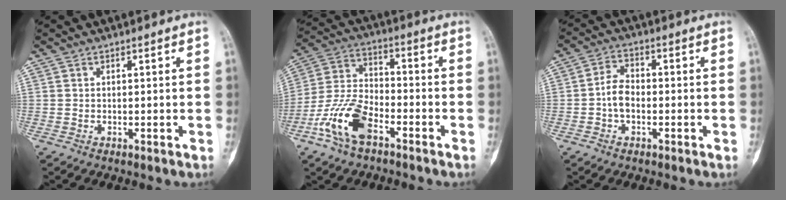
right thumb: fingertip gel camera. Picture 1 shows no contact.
{"total": 12.1, "force": [-6.2, 6.0, 8.6], "torque": [-0.182, 0.033, -0.123]}
{"total": 4.8, "force": [-1.2, 3.2, 3.4], "torque": [-0.058, 0.018, -0.028]}